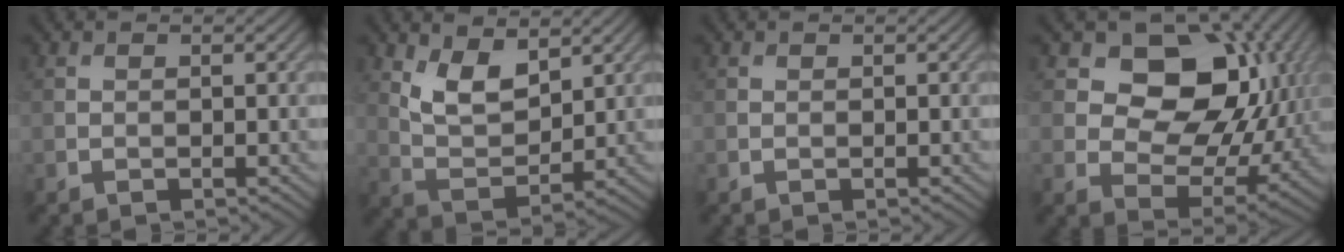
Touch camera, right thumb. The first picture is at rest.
{"total": 6.6, "force": [3.6, 3.3, 4.4], "torque": [-0.093, -0.015, 0.069]}
{"total": 0.0}
{"total": 14.3, "force": [4.3, 10.3, 9.0], "torque": [-0.145, 0.000, 0.071]}